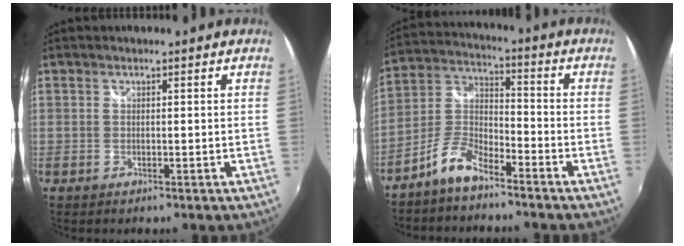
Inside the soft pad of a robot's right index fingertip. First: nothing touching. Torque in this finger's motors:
{"motor_torque": [0.46, -0.44, 0.32, 0.08]}